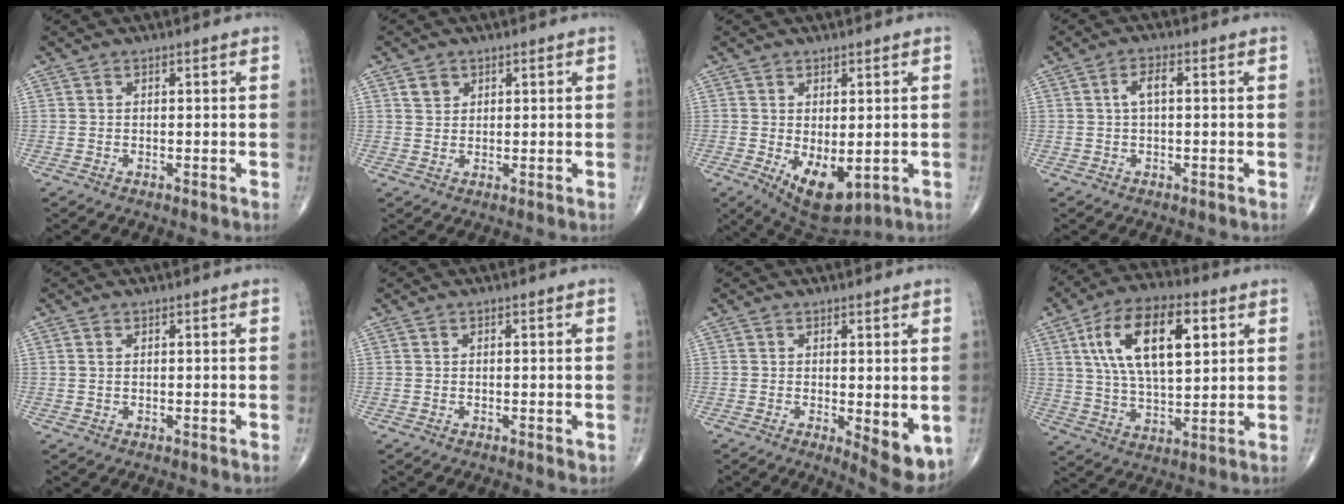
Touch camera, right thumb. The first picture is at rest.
{"total": 2.5, "force": [1.3, 2.0, 0.9], "torque": [-0.004, -0.007, 0.023]}
{"total": 10.2, "force": [-2.2, 5.2, 8.4], "torque": [-0.116, -0.011, -0.012]}
{"total": 2.9, "force": [0.4, 1.2, 2.6], "torque": [-0.053, 0.009, 0.004]}
{"total": 0.8, "force": [0.3, 0.5, 0.6], "torque": [-0.016, 0.004, 0.009]}
{"total": 0.8, "force": [-0.2, 0.4, 0.6], "torque": [-0.007, -0.002, -0.005]}
{"total": 6.9, "force": [-1.0, 2.5, 6.4], "torque": [-0.079, -0.019, -0.009]}
{"total": 18.1, "force": [5.9, 8.5, 14.9], "torque": [-0.250, -0.003, 0.104]}